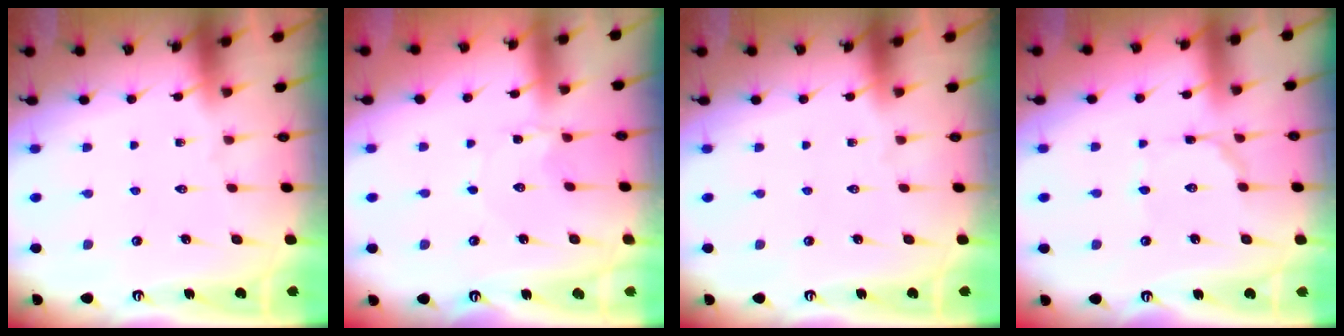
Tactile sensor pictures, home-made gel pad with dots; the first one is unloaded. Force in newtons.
{"total": 0.8, "press": 0.8, "slide": 0.1}
{"total": 0.0}
{"total": 2.2, "press": 2.2, "slide": 0.2}